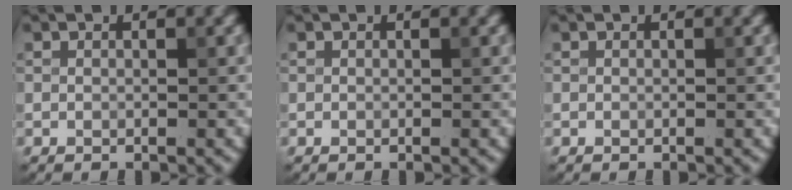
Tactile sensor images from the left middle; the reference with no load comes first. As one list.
[{"total": 0.0}, {"total": 0.0}]